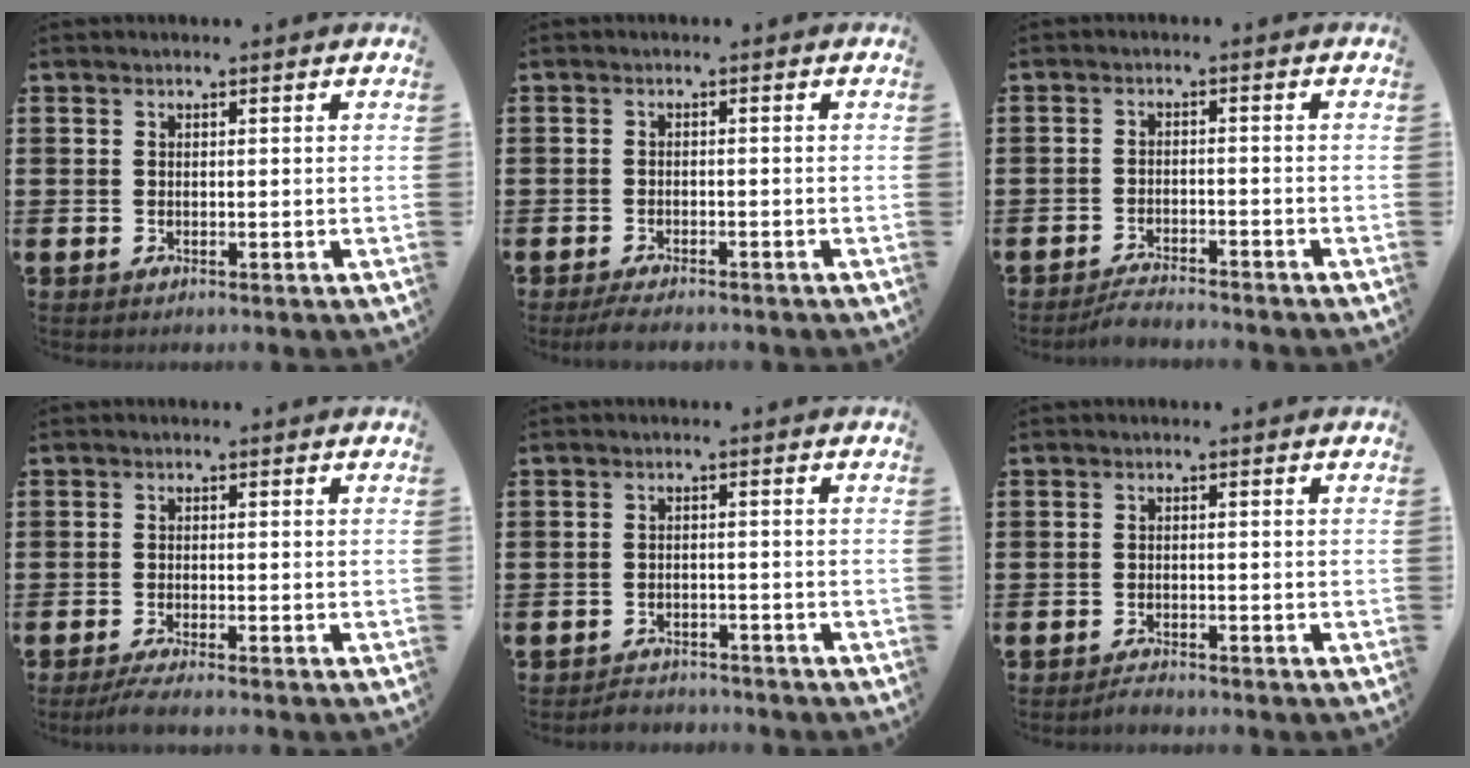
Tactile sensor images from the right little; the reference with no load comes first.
{"total": 1.6, "force": [-1.5, 0.2, 0.7], "torque": [-0.014, 0.004, -0.028]}
{"total": 2.5, "force": [-2.4, 0.0, 0.2], "torque": [-0.008, 0.004, -0.050]}
{"total": 1.6, "force": [-1.2, 0.0, 1.0], "torque": [-0.017, 0.001, -0.023]}
{"total": 1.7, "force": [-1.7, 0.3, -0.2], "torque": [-0.003, 0.005, -0.038]}
{"total": 1.1, "force": [-1.1, 0.1, 0.1], "torque": [-0.006, 0.000, -0.021]}